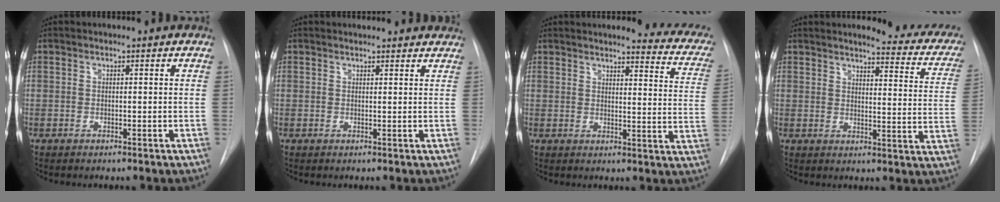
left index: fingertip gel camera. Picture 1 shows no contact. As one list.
[{"total": 7.5, "force": [7.1, 1.8, 1.6], "torque": [-0.007, 0.013, 0.065]}, {"total": 12.9, "force": [11.7, 2.2, 5.0], "torque": [-0.034, -0.052, 0.105]}, {"total": 16.7, "force": [15.1, 2.8, 6.6], "torque": [-0.056, -0.060, 0.149]}]